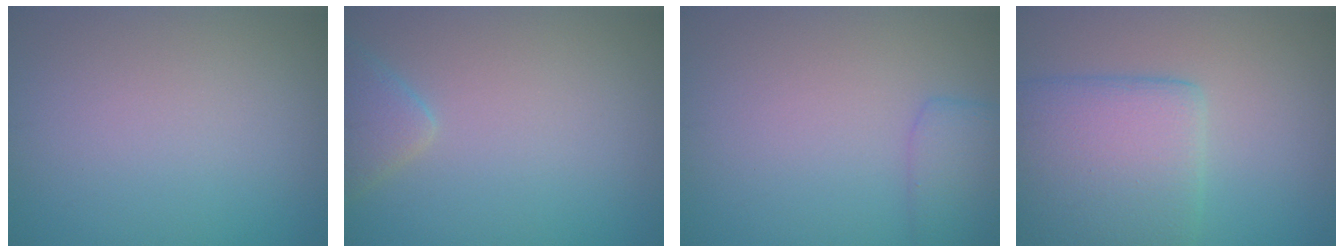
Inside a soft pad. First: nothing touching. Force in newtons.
{"total": 2.5, "press": 2.5, "slide": 0.2}
{"total": 2.9, "press": 2.9, "slide": 0.1}
{"total": 7.2, "press": 7.2, "slide": 0.5}